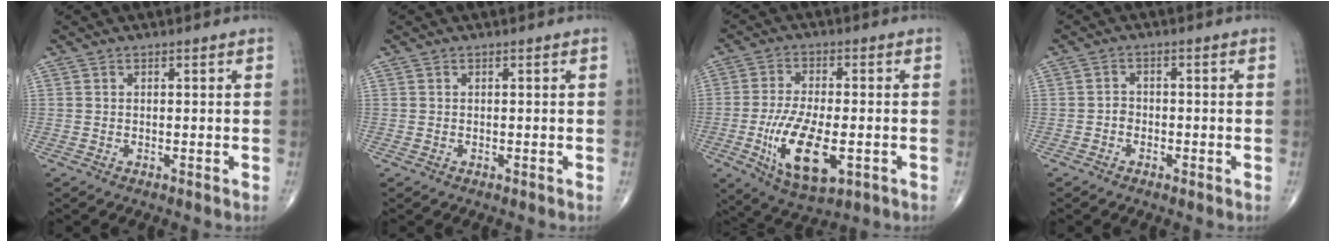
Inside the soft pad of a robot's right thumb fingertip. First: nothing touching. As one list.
[{"total": 0.0}, {"total": 13.9, "force": [-3.7, 6.0, 11.9], "torque": [-0.220, -0.007, -0.055]}, {"total": 1.9, "force": [-0.9, 1.6, 0.7], "torque": [-0.002, 0.007, -0.023]}]